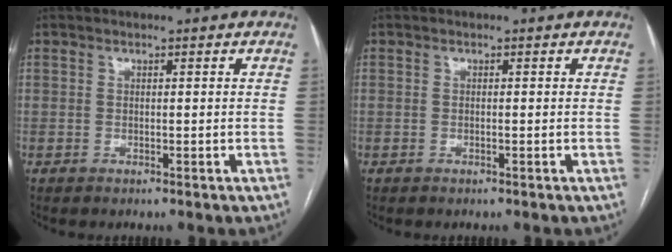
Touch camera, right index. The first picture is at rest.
{"total": 0.0}